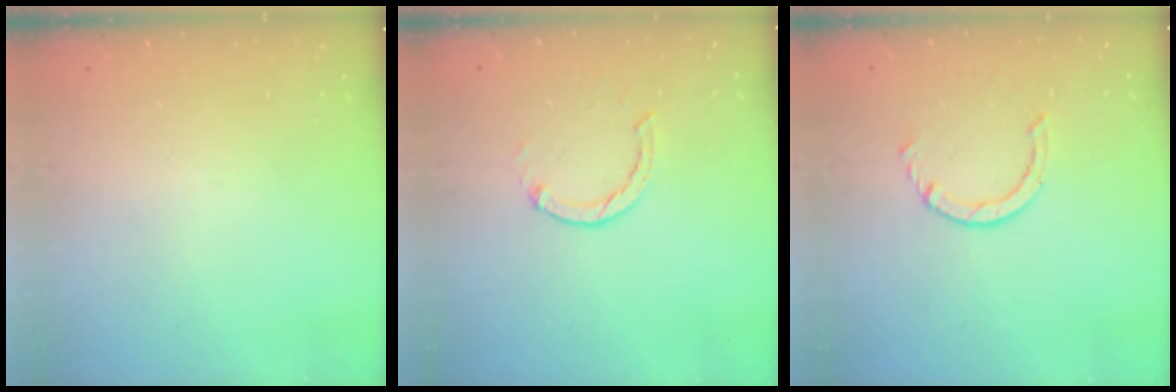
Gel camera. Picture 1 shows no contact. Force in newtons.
{"total": 0.0}
{"total": 2.5, "press": 2.5, "slide": 0.3}